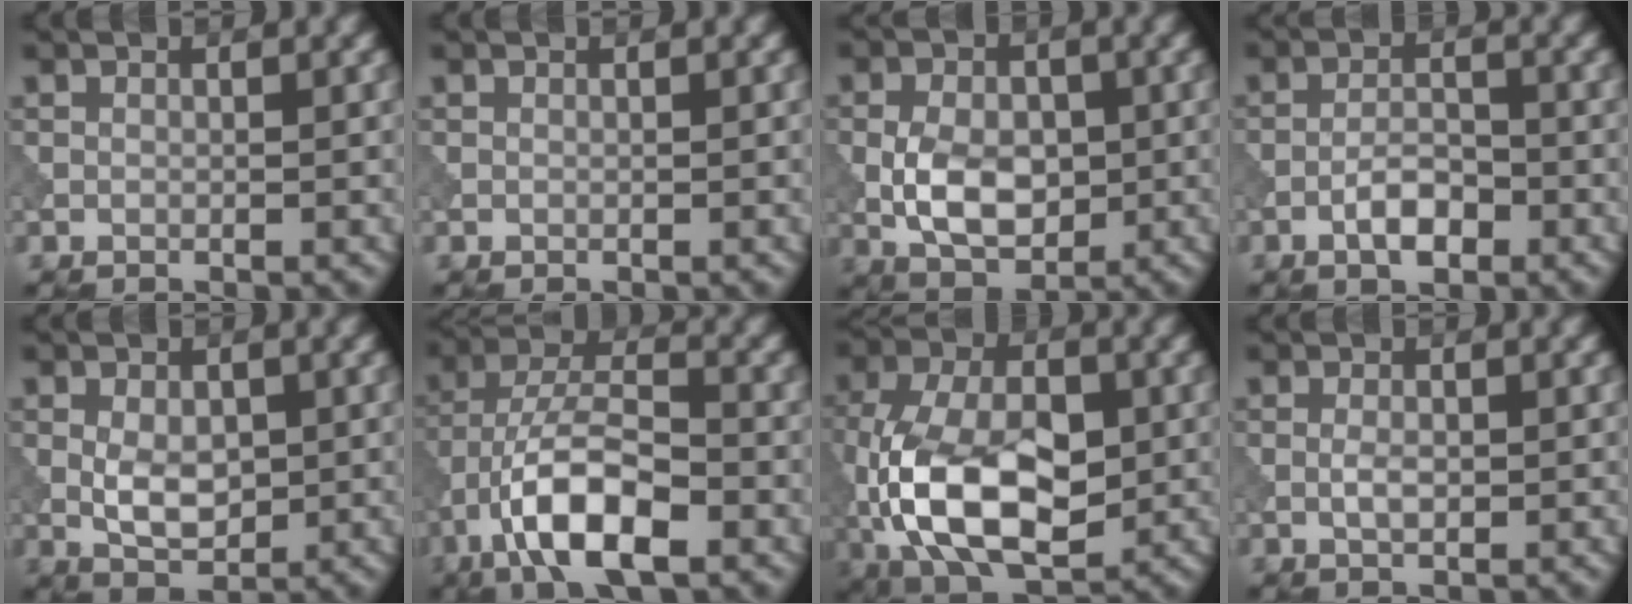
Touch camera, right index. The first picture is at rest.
{"total": 0.0}
{"total": 5.6, "force": [-0.7, 3.6, 4.3], "torque": [-0.078, -0.003, -0.015]}
{"total": 3.1, "force": [-1.6, 1.2, 2.4], "torque": [-0.042, 0.005, -0.033]}
{"total": 3.8, "force": [-0.1, 2.4, 3.0], "torque": [-0.054, -0.001, 0.000]}
{"total": 9.5, "force": [-4.3, 3.6, 7.6], "torque": [-0.137, 0.013, -0.085]}
{"total": 13.0, "force": [-2.7, 7.3, 10.4], "torque": [-0.204, -0.004, -0.057]}
{"total": 1.6, "force": [-0.2, 0.8, 1.4], "torque": [-0.029, 0.000, -0.005]}